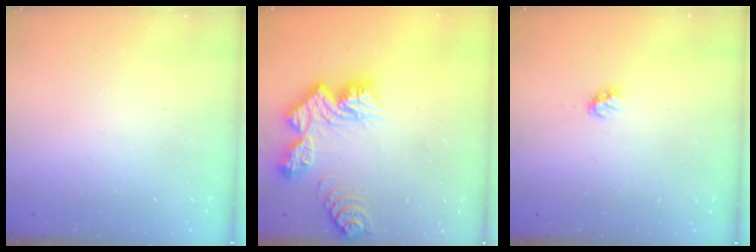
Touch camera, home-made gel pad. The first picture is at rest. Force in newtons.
{"total": 14.1, "press": 14.1, "slide": 1.3}
{"total": 2.8, "press": 2.8, "slide": 0.2}